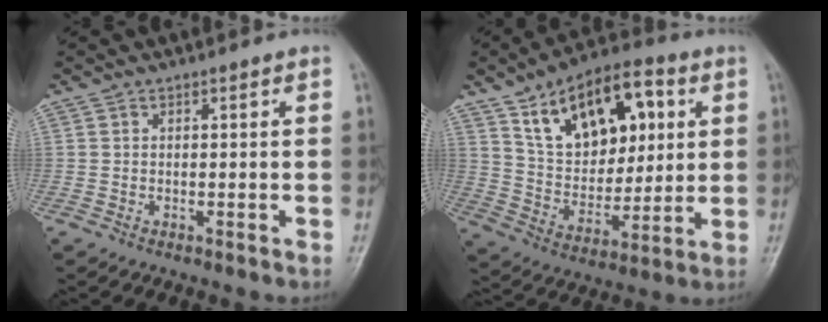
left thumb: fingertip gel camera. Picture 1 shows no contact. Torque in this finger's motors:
{"motor_torque": [0.79, 0.49, 1.78, -0.99, 0.35]}